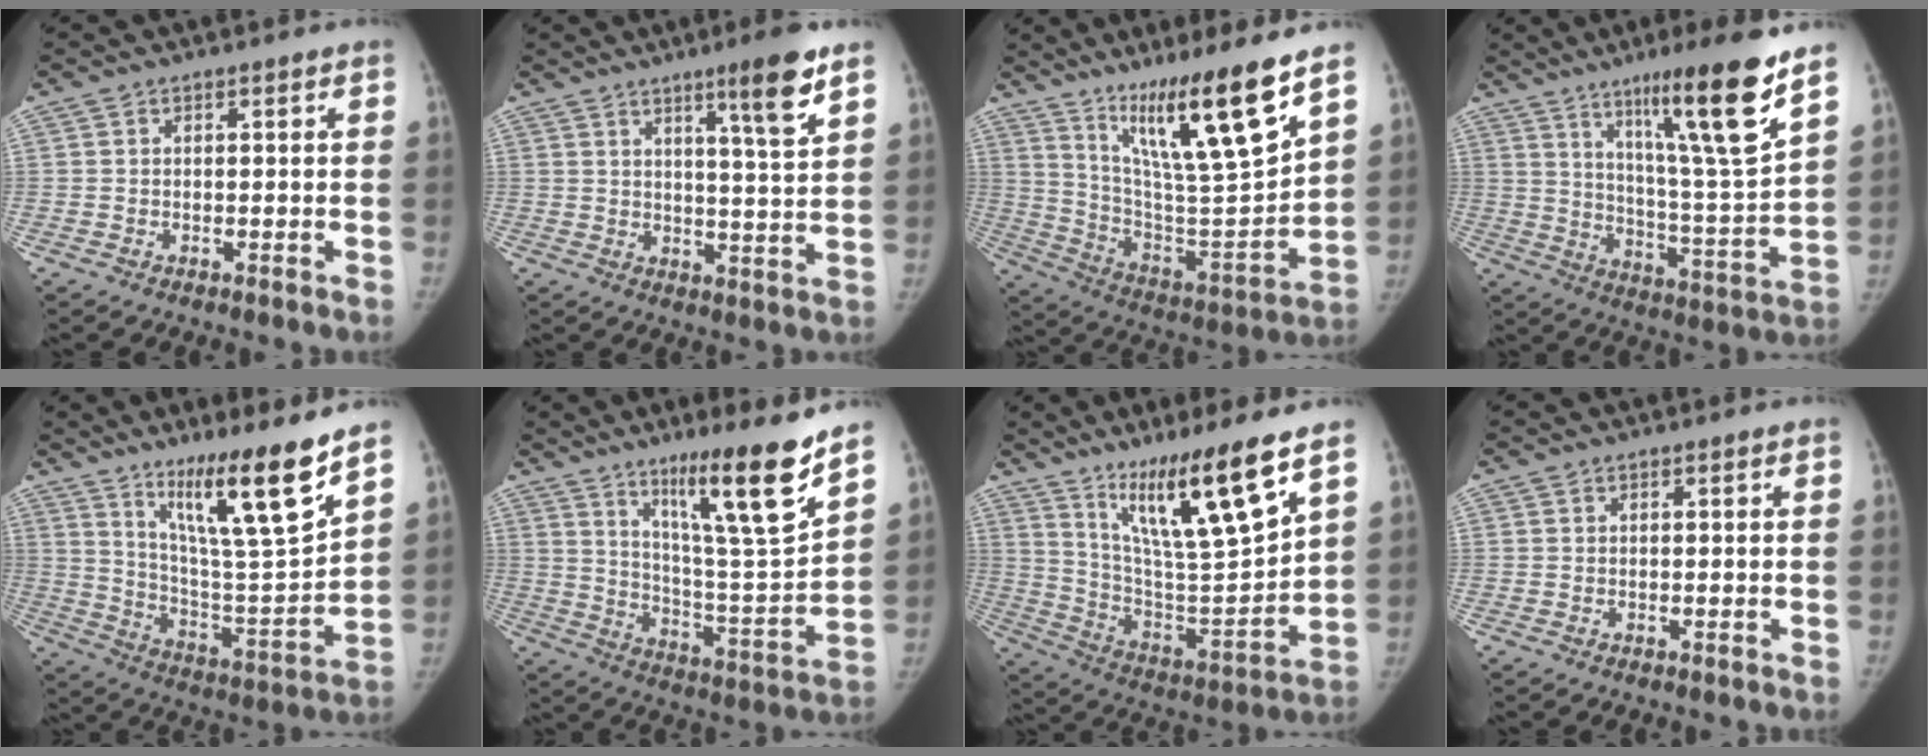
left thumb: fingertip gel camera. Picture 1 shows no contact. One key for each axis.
{"total": 9.3, "fx": 5.7, "fy": 0.4, "fz": 7.4, "tx": -0.107, "ty": -0.036, "tz": 0.085}
{"total": 22.3, "fx": 14.1, "fy": 2.5, "fz": 17.1, "tx": -0.259, "ty": -0.080, "tz": 0.251}
{"total": 20.6, "fx": 12.4, "fy": 1.5, "fz": 16.4, "tx": -0.230, "ty": -0.071, "tz": 0.202}
{"total": 18.9, "fx": 12.4, "fy": 1.8, "fz": 14.2, "tx": -0.203, "ty": -0.086, "tz": 0.217}
{"total": 19.0, "fx": 12.4, "fy": 1.6, "fz": 14.4, "tx": -0.199, "ty": -0.084, "tz": 0.207}
{"total": 20.5, "fx": 12.8, "fy": 2.4, "fz": 15.8, "tx": -0.242, "ty": -0.077, "tz": 0.232}
{"total": 0.0}